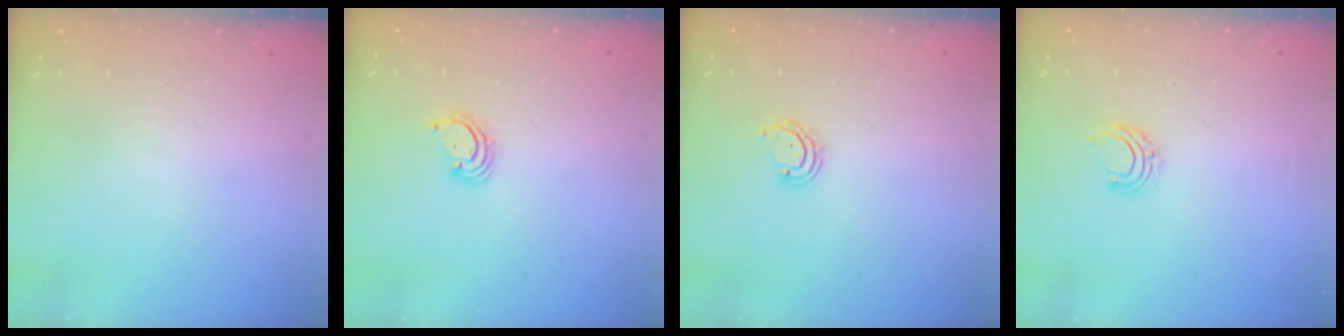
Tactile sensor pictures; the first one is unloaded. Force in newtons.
{"total": 2.4, "press": 2.4, "slide": 0.2}
{"total": 3.5, "press": 3.5, "slide": 0.2}
{"total": 5.9, "press": 5.9, "slide": 0.4}